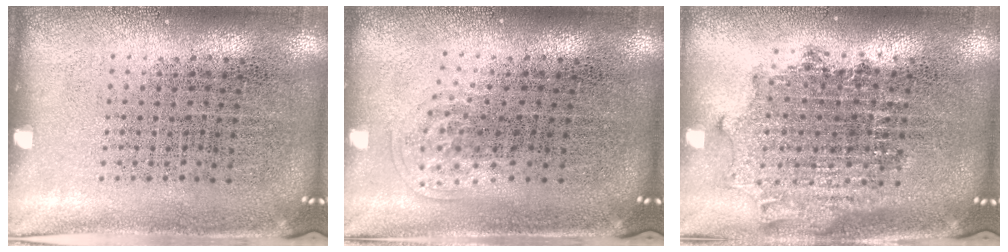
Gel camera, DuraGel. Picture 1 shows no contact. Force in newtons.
{"total": 1.0, "press": 0.6, "slide": 0.8}
{"total": 1.7, "press": 1.4, "slide": 1.0}